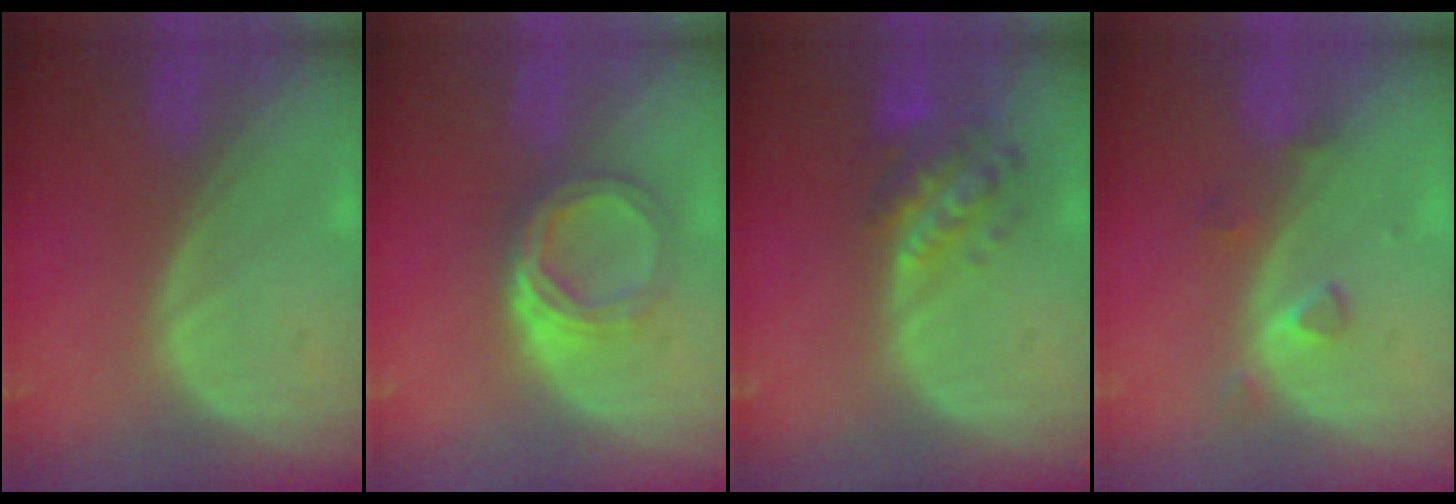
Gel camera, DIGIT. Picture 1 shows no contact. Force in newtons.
{"total": 5.7, "press": 5.0, "slide": 2.7}
{"total": 6.2, "press": 6.0, "slide": 1.5}
{"total": 2.5, "press": 2.3, "slide": 0.9}